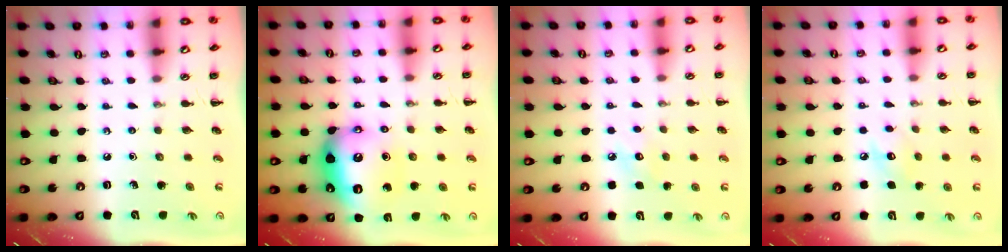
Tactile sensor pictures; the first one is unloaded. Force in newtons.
{"total": 14.1, "press": 14.0, "slide": 1.6}
{"total": 6.4, "press": 6.1, "slide": 1.8}
{"total": 6.9, "press": 6.9, "slide": 1.1}